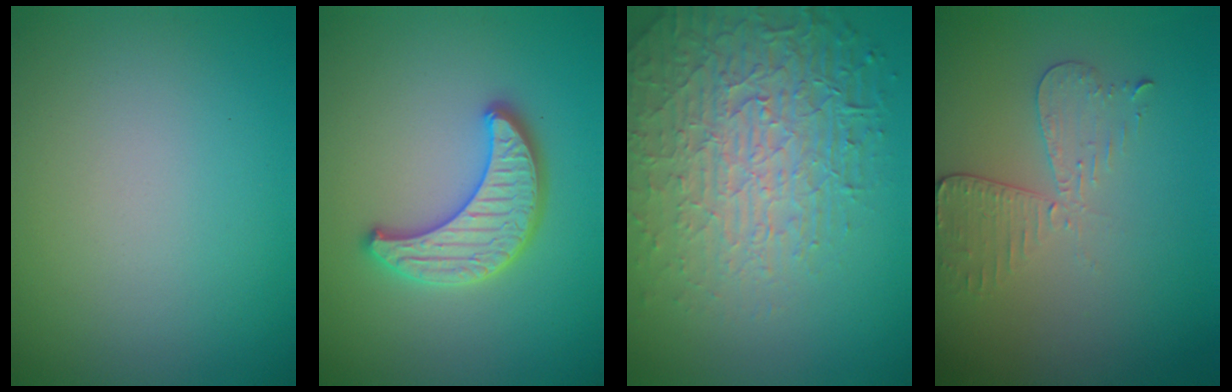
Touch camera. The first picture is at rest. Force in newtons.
{"total": 3.8, "press": 3.7, "slide": 0.9}
{"total": 7.8, "press": 5.5, "slide": 5.5}
{"total": 2.9, "press": 2.5, "slide": 1.5}